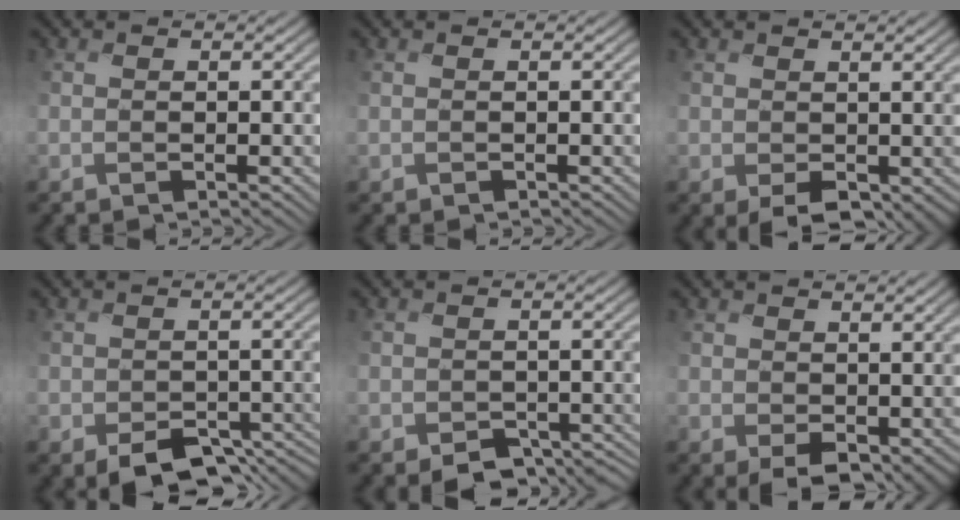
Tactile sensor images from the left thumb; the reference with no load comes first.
{"total": 0.0}
{"total": 3.3, "force": [-0.3, 2.3, 2.3], "torque": [-0.049, -0.014, -0.001]}
{"total": 5.2, "force": [-3.1, 3.2, 2.6], "torque": [-0.041, -0.025, -0.041]}
{"total": 3.6, "force": [-2.2, 2.5, 1.5], "torque": [-0.023, -0.019, -0.033]}
{"total": 3.5, "force": [0.3, 2.4, 2.5], "torque": [-0.052, -0.015, 0.013]}